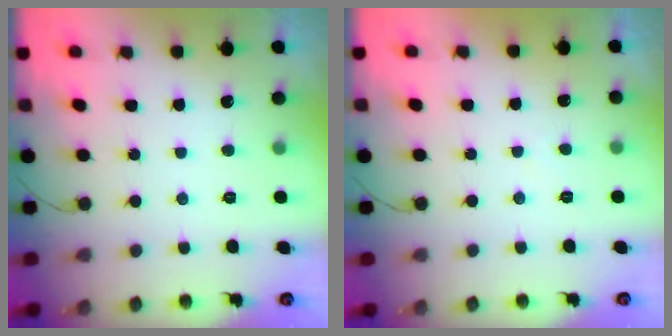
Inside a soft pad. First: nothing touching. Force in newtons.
{"total": 1.1, "press": 1.0, "slide": 0.4}